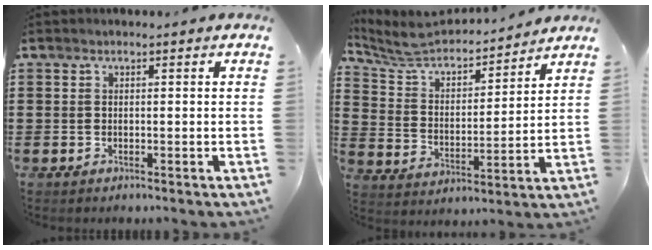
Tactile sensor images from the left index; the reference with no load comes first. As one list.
[{"total": 5.6, "force": [5.2, 1.5, 1.4], "torque": [-0.057, -0.037, 0.085]}]